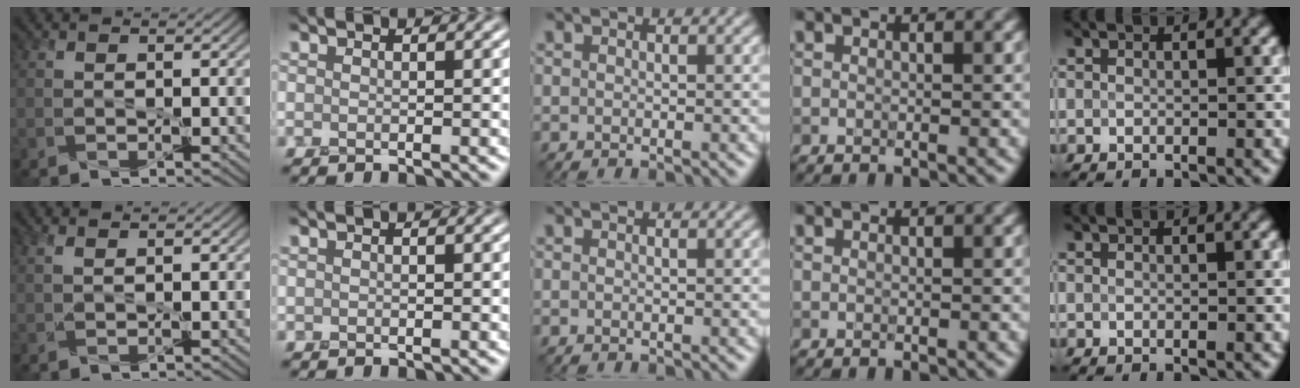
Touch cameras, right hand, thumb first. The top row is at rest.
{"thumb": {"total": 1.4, "force": [1.2, 0.2, 0.8], "torque": [-0.025, 0.003, 0.027]}, "index": {"total": 0.6, "force": [0.1, 0.3, 0.6], "torque": [-0.009, 0.001, 0.001]}}